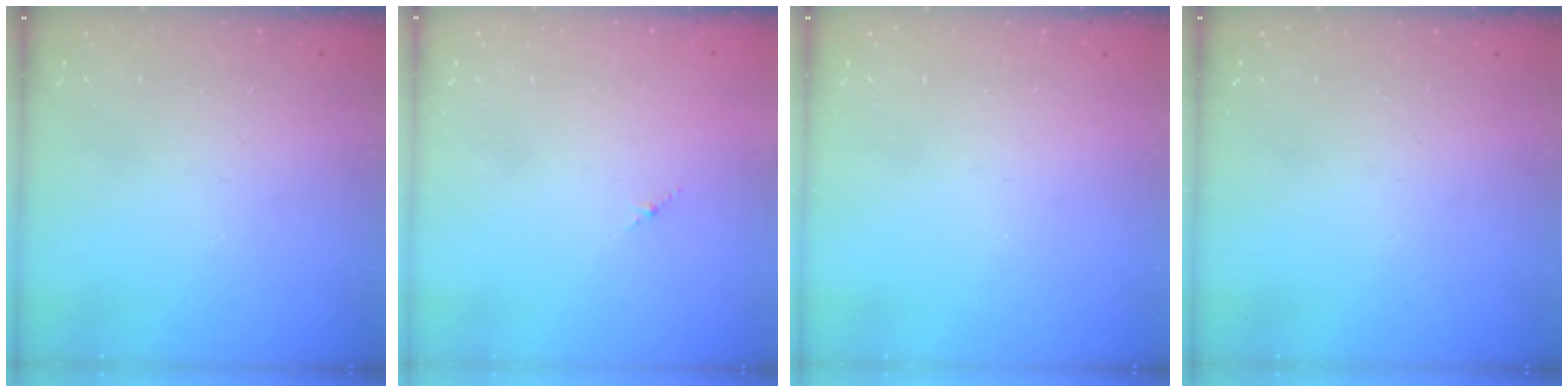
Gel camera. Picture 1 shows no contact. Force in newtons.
{"total": 1.8, "press": 1.7, "slide": 0.6}
{"total": 0.0}
{"total": 0.0}